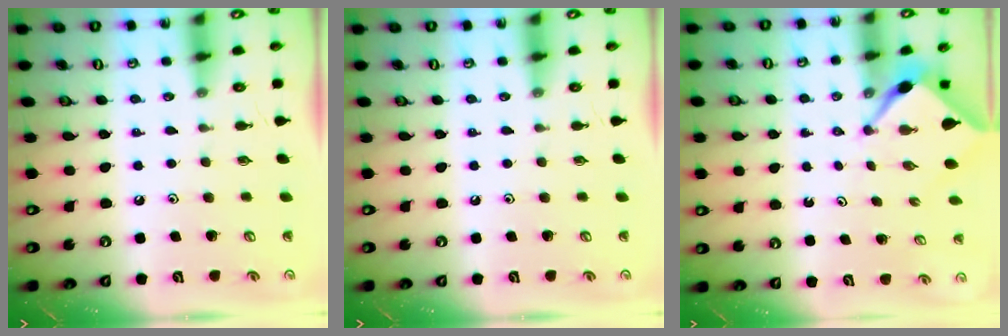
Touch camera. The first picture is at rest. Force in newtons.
{"total": 0.0}
{"total": 2.2, "press": 2.2, "slide": 0.3}